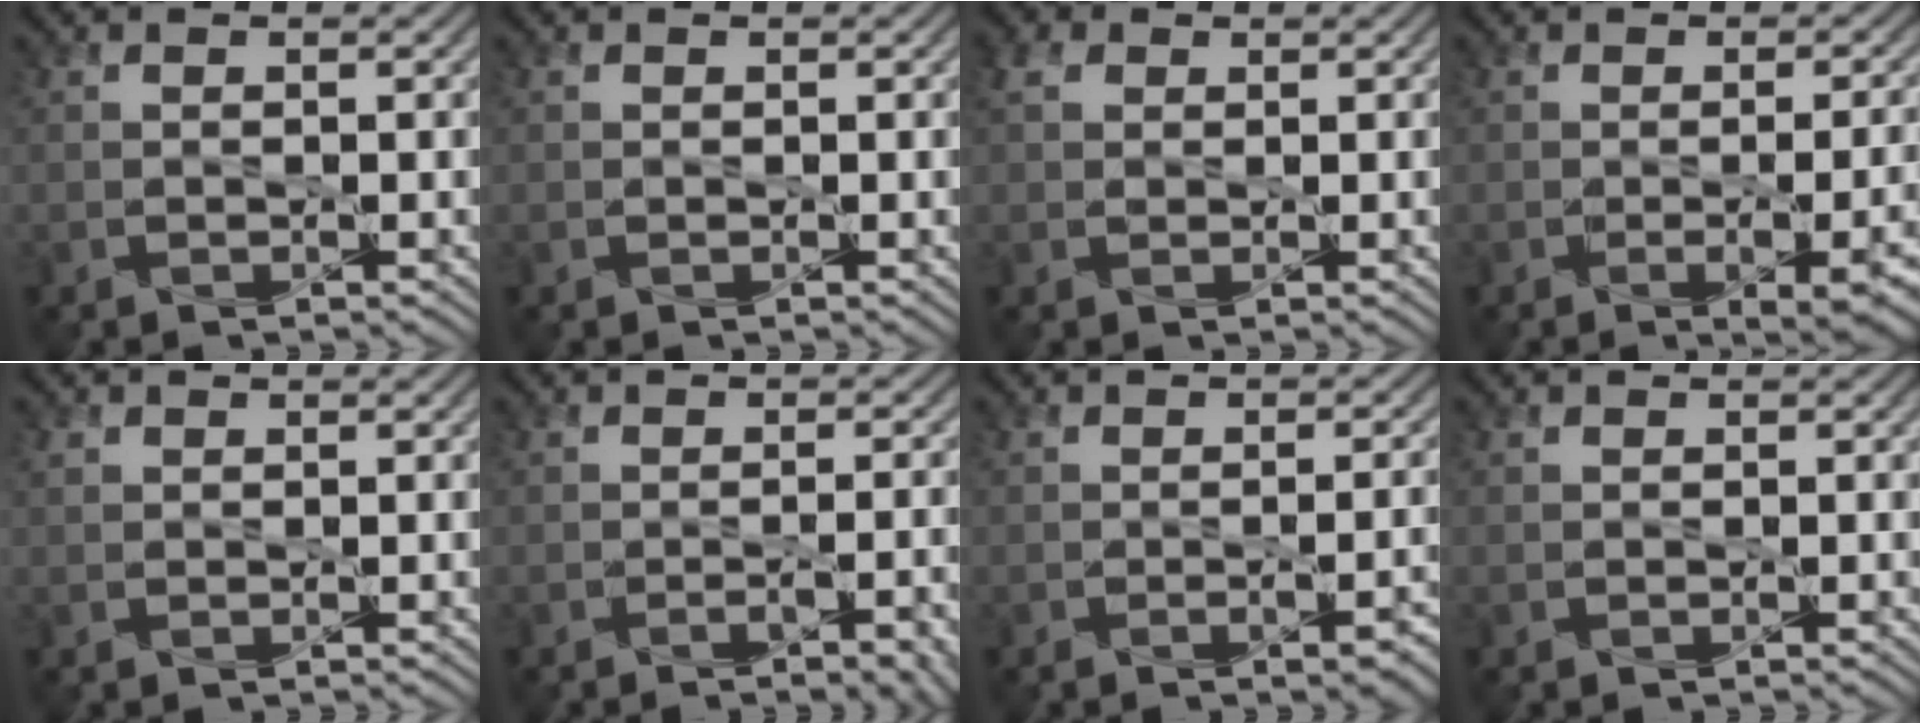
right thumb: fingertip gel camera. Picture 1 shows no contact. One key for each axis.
{"total": 0.0}
{"total": 2.5, "fx": 1.0, "fy": 1.8, "fz": 1.4, "tx": -0.038, "ty": 0.007, "tz": 0.016}
{"total": 7.1, "fx": -2.3, "fy": 2.6, "fz": 6.2, "tx": -0.075, "ty": -0.016, "tz": -0.011}
{"total": 0.5, "fx": 0.3, "fy": 0.4, "fz": 0.2, "tx": -0.005, "ty": 0.000, "tz": 0.008}
{"total": 4.3, "fx": -2.4, "fy": 1.0, "fz": 3.4, "tx": -0.039, "ty": -0.002, "tz": -0.027}
{"total": 3.5, "fx": -1.7, "fy": 1.0, "fz": 2.8, "tx": -0.038, "ty": -0.004, "tz": -0.016}
{"total": 0.0}